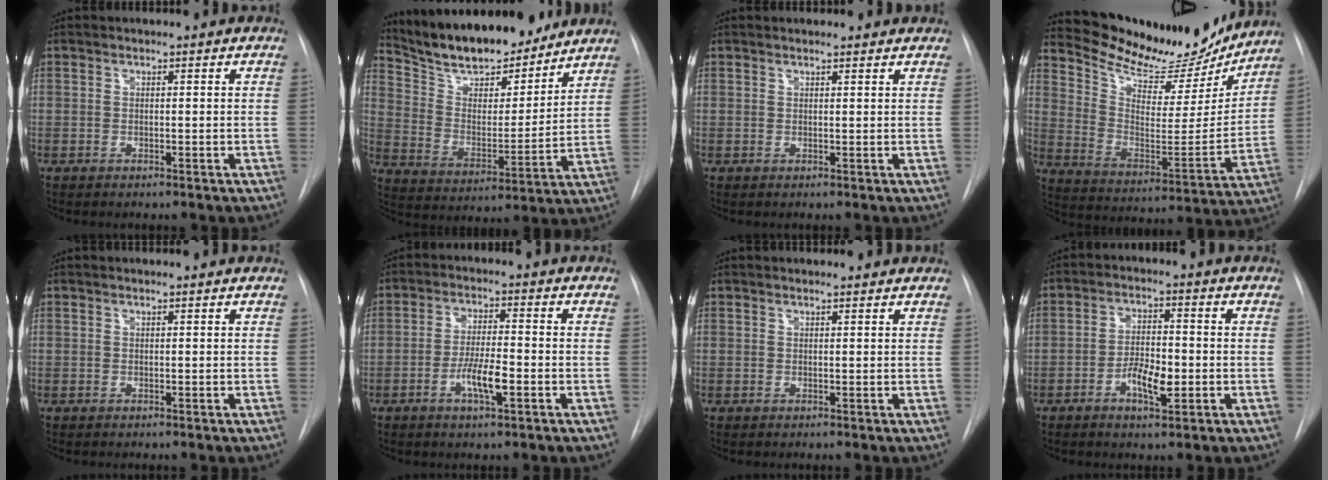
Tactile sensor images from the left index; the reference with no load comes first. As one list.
[{"total": 13.9, "force": [12.4, 3.5, 5.1], "torque": [-0.080, 0.003, 0.215]}, {"total": 2.8, "force": [2.6, 0.6, 0.7], "torque": [-0.012, 0.011, 0.024]}, {"total": 19.9, "force": [18.4, 5.2, 5.4], "torque": [-0.090, -0.039, 0.275]}, {"total": 0.0}, {"total": 5.8, "force": [-2.6, 0.9, 5.1], "torque": [-0.099, -0.008, -0.047]}, {"total": 2.4, "force": [2.3, 0.4, 0.6], "torque": [-0.012, 0.010, 0.022]}, {"total": 5.6, "force": [-2.3, 1.8, 4.8], "torque": [-0.087, -0.004, -0.039]}]